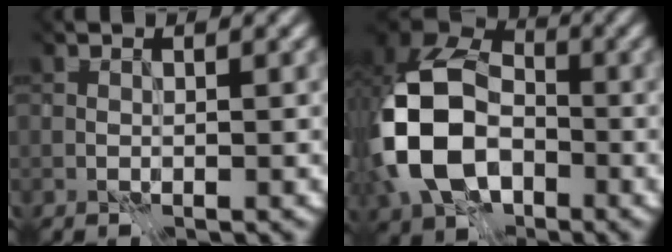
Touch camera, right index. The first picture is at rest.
{"total": 11.3, "force": [-4.9, 7.4, 7.1], "torque": [-0.178, -0.030, -0.071]}